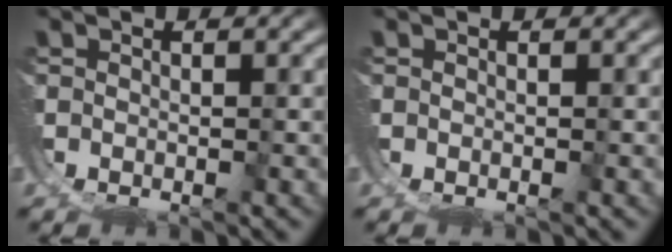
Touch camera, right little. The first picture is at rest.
{"total": 0.0}